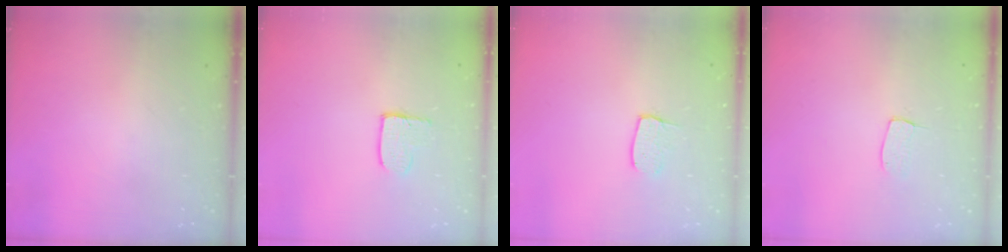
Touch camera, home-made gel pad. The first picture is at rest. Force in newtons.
{"total": 3.7, "press": 3.7, "slide": 0.2}
{"total": 4.3, "press": 4.3, "slide": 0.3}
{"total": 4.6, "press": 4.6, "slide": 0.3}